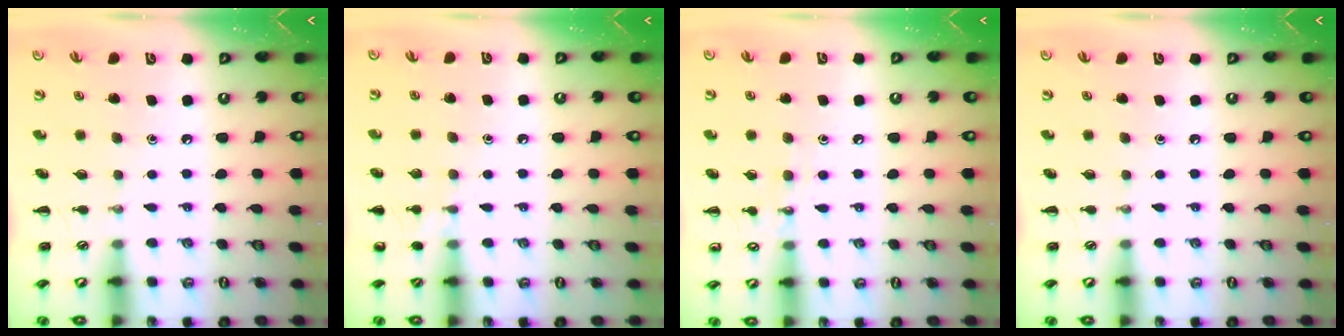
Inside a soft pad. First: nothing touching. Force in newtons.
{"total": 6.8, "press": 6.6, "slide": 1.8}
{"total": 6.9, "press": 6.7, "slide": 1.7}
{"total": 0.0}